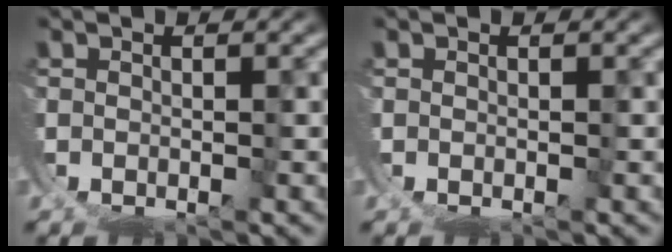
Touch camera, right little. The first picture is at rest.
{"total": 0.0}